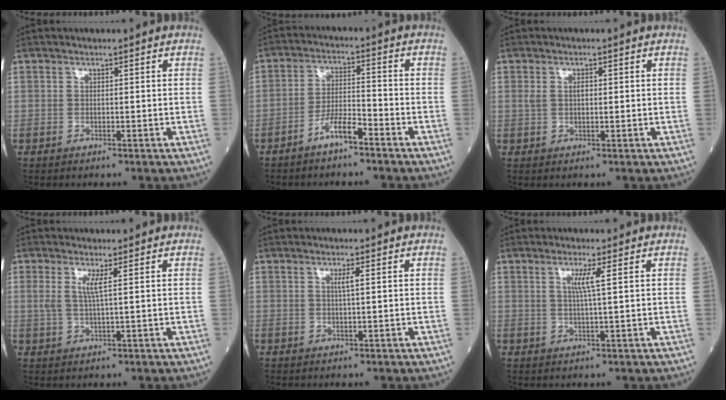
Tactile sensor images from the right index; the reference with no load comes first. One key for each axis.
{"total": 4.9, "fx": -3.6, "fy": 0.7, "fz": 3.3, "tx": -0.066, "ty": 0.006, "tz": -0.070}
{"total": 1.9, "fx": 0.3, "fy": 1.0, "fz": 1.6, "tx": -0.034, "ty": 0.013, "tz": 0.009}
{"total": 2.6, "fx": 0.8, "fy": -0.2, "fz": 2.5, "tx": -0.057, "ty": 0.001, "tz": 0.018}
{"total": 1.3, "fx": 0.3, "fy": -0.3, "fz": 1.2, "tx": -0.024, "ty": -0.001, "tz": 0.005}
{"total": 2.7, "fx": 0.8, "fy": -0.7, "fz": 2.5, "tx": -0.050, "ty": -0.002, "tz": 0.016}